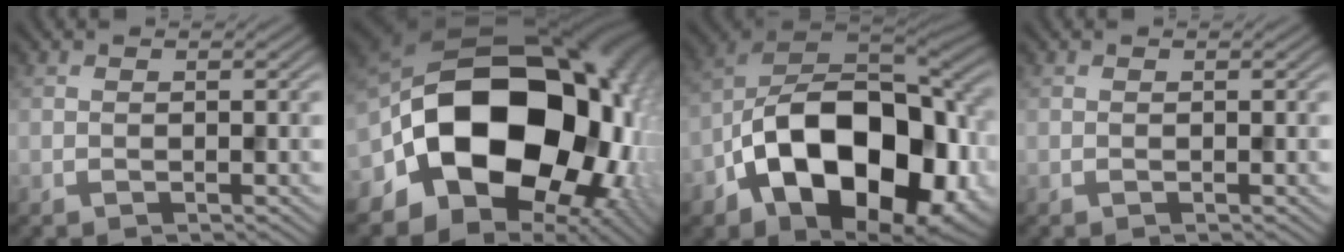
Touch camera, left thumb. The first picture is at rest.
{"total": 22.5, "force": [-4.3, 15.7, 15.5], "torque": [-0.306, -0.033, -0.053]}
{"total": 20.0, "force": [-7.0, 11.6, 14.7], "torque": [-0.260, -0.033, -0.112]}
{"total": 0.0}